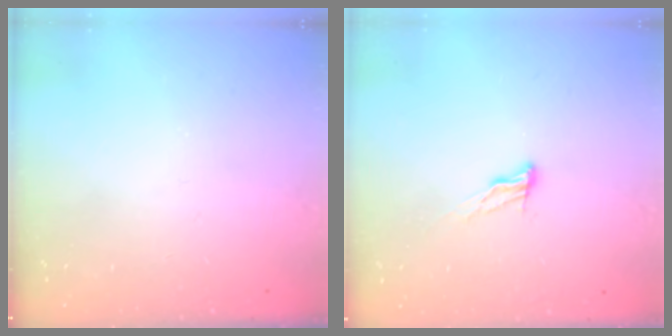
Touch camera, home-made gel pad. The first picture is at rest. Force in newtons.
{"total": 5.1, "press": 5.1, "slide": 0.5}